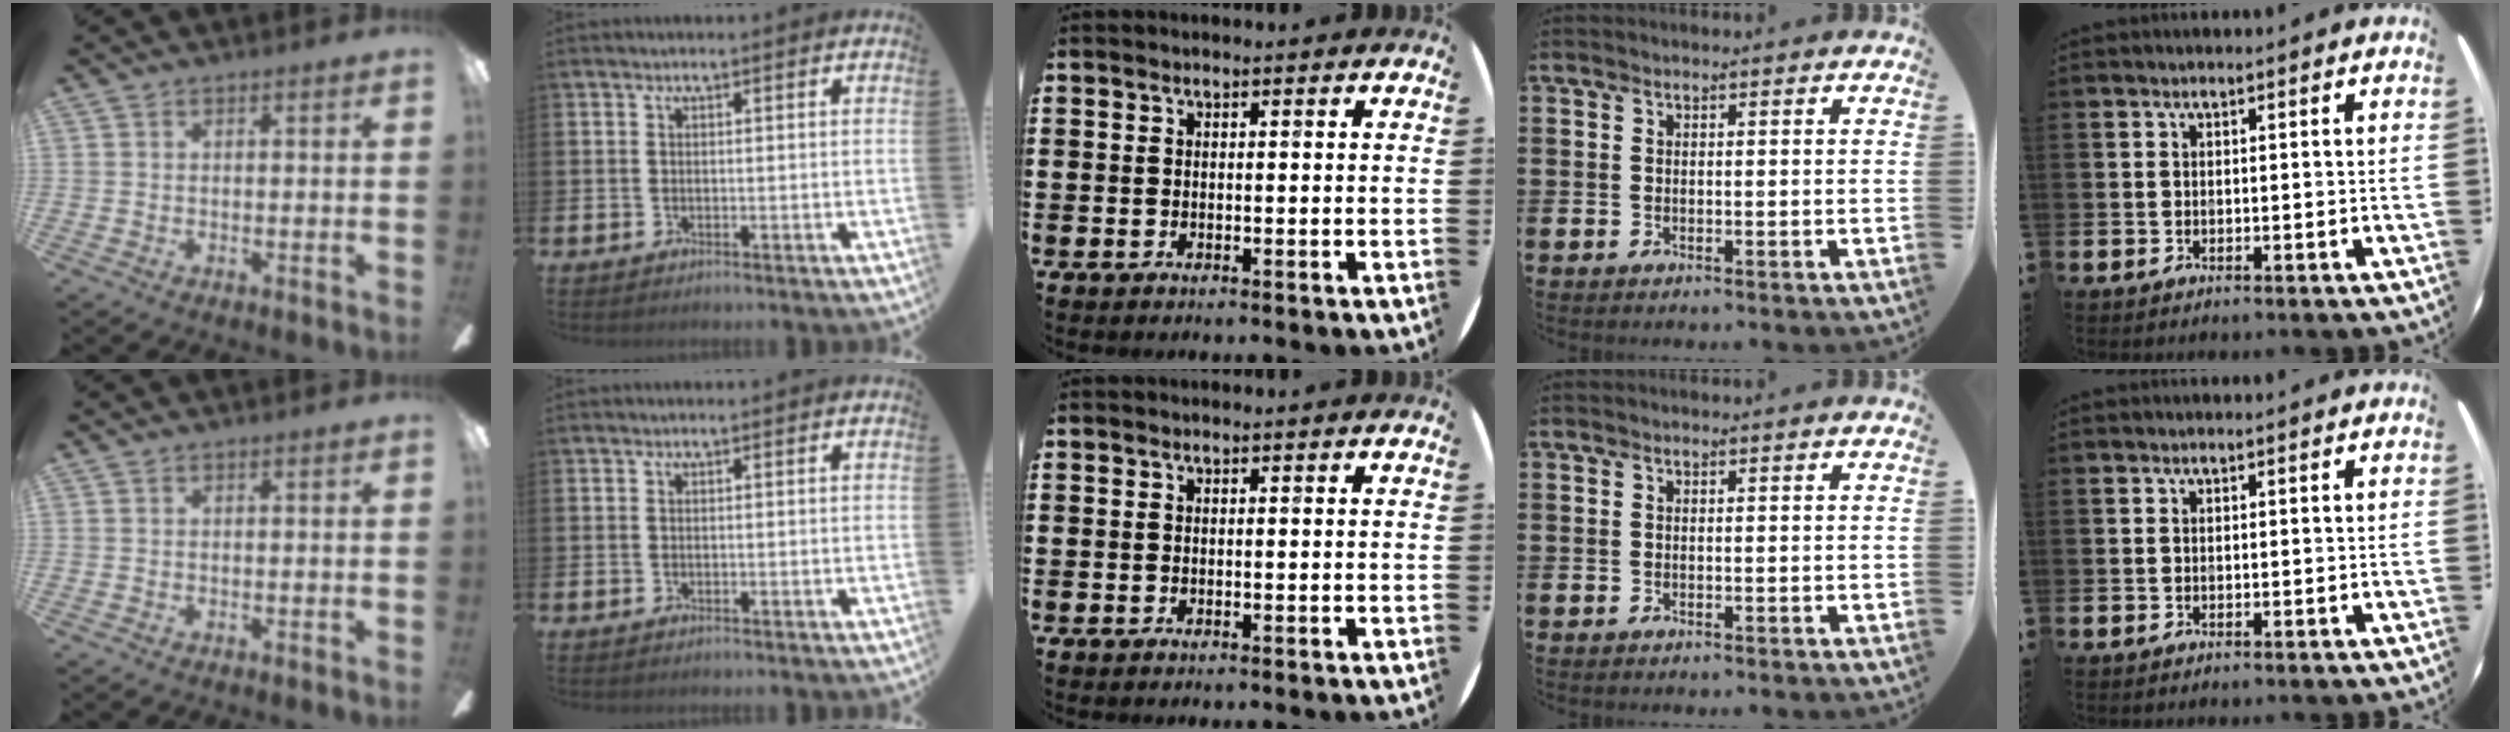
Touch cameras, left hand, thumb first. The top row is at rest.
{}